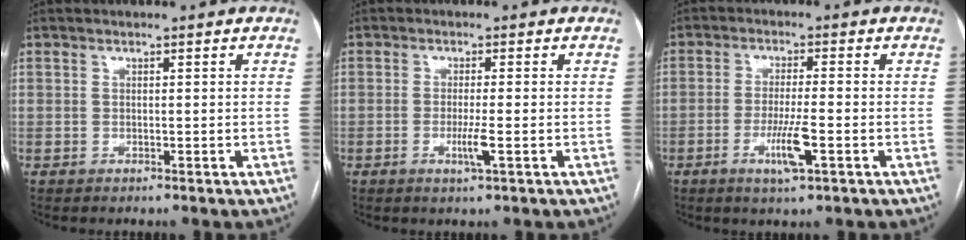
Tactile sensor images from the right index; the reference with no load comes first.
{"total": 3.0, "force": [-1.0, -0.2, 2.8], "torque": [-0.055, -0.007, -0.018]}
{"total": 5.8, "force": [-2.4, 0.2, 5.3], "torque": [-0.103, -0.010, -0.043]}